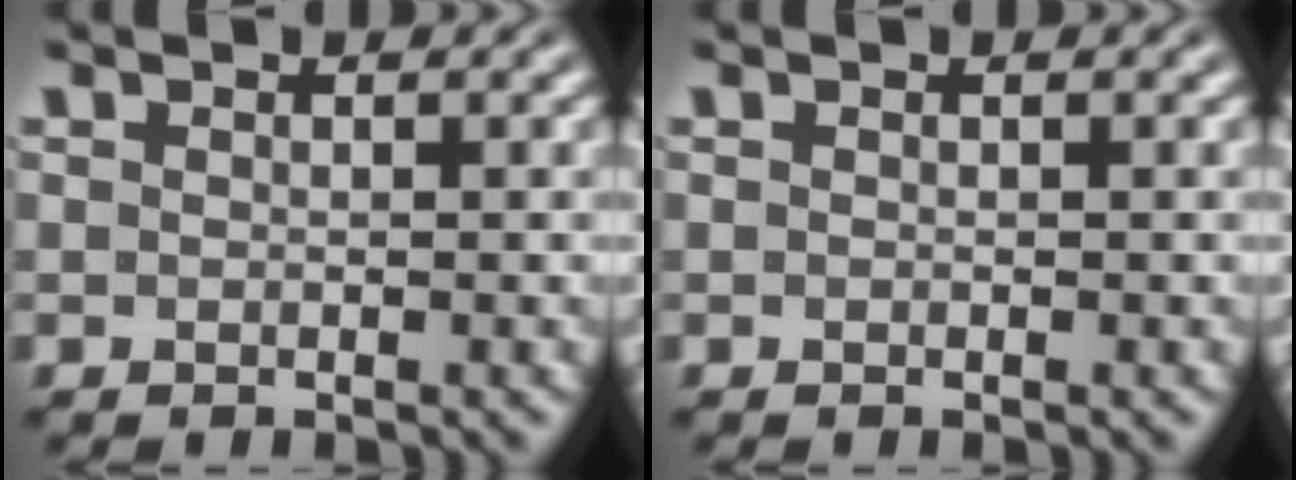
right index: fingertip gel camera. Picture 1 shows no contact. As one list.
[{"total": 0.0}]